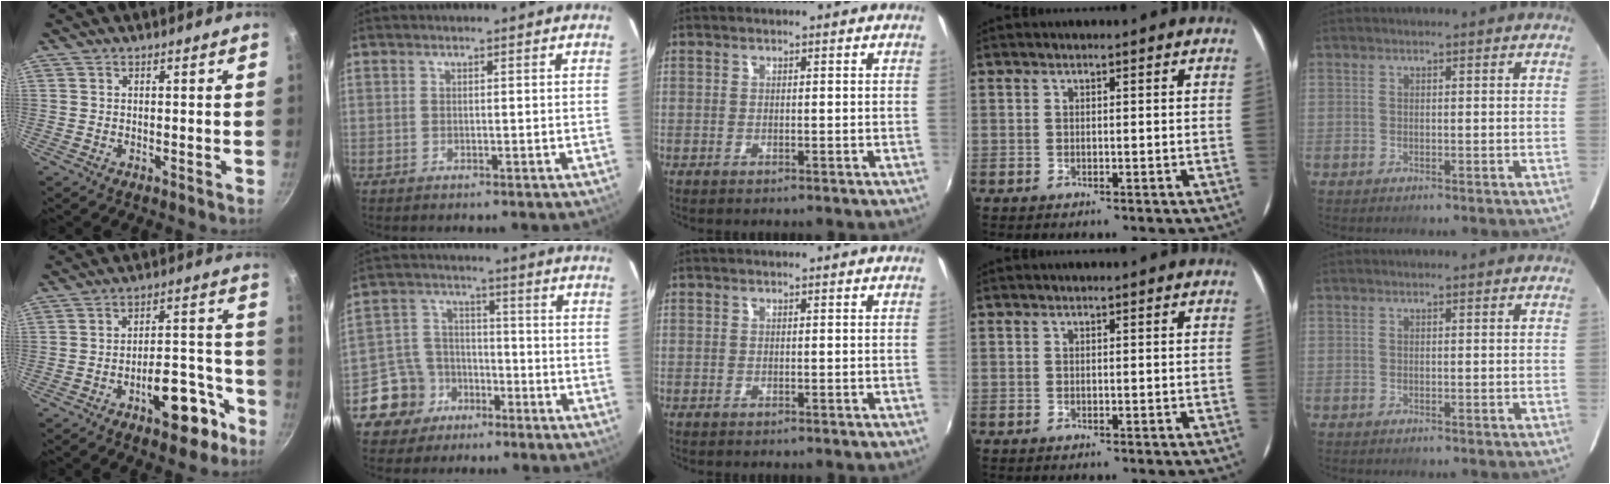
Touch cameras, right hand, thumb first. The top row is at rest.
{"thumb": {"total": 12.5, "force": [-6.7, 5.7, 8.8], "torque": [-0.087, 0.066, -0.085]}, "index": {"total": 8.8, "force": [-5.3, 6.9, 1.1], "torque": [-0.048, 0.032, -0.084]}}